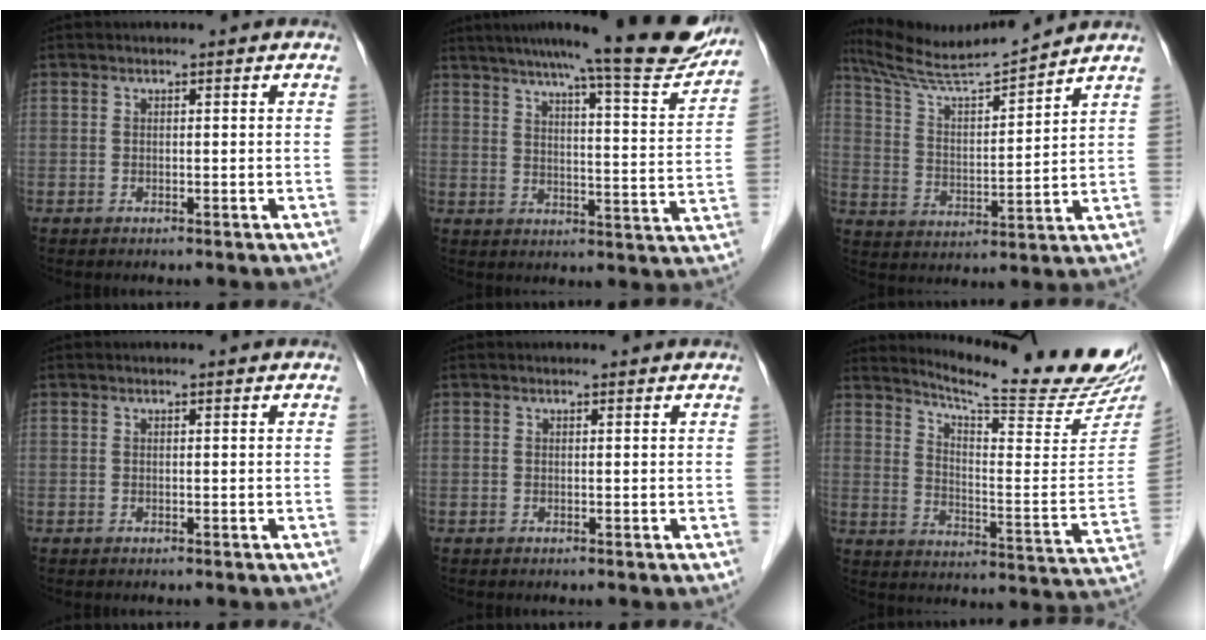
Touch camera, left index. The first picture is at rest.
{"total": 20.1, "force": [17.6, 1.1, 9.6], "torque": [-0.133, -0.034, 0.225]}
{"total": 11.9, "force": [11.2, -1.3, 3.9], "torque": [-0.078, 0.004, 0.200]}
{"total": 0.6, "force": [0.5, 0.0, 0.2], "torque": [-0.011, 0.004, 0.007]}
{"total": 0.9, "force": [0.9, 0.0, 0.0], "torque": [-0.010, -0.002, 0.007]}
{"total": 21.4, "force": [19.9, 0.0, 7.9], "torque": [-0.127, -0.106, 0.256]}